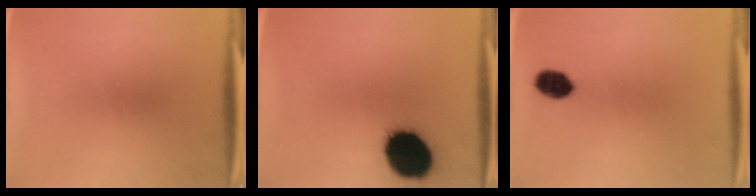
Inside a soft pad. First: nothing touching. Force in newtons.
{"total": 19.0}
{"total": 5.6}